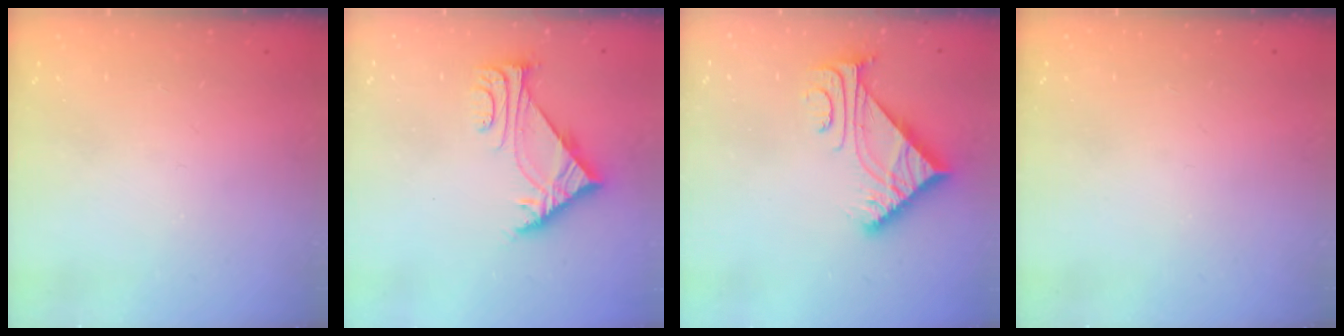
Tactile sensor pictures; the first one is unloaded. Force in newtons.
{"total": 6.0, "press": 6.0, "slide": 0.5}
{"total": 6.1, "press": 6.1, "slide": 0.7}
{"total": 0.0}